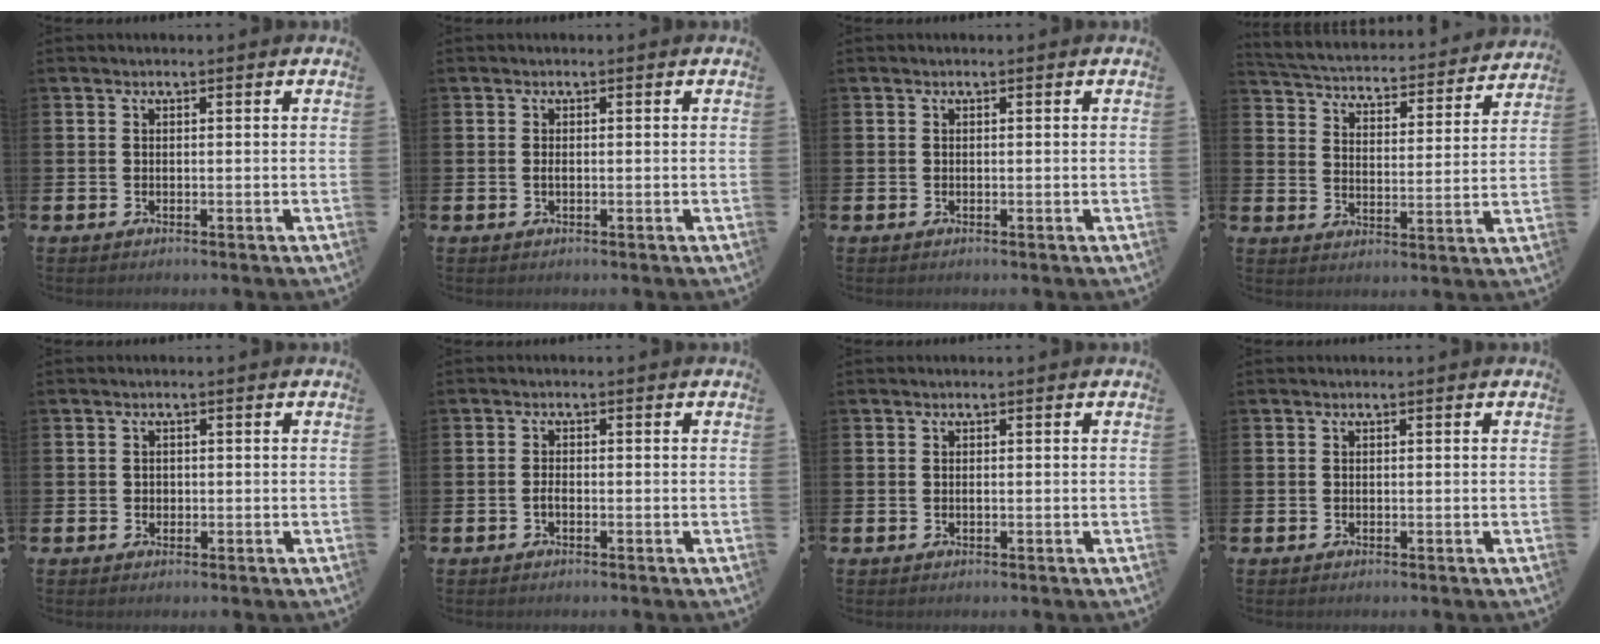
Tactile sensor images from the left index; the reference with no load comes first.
{"total": 0.6, "force": [-0.1, 0.2, 0.5], "torque": [-0.012, 0.000, -0.002]}
{"total": 0.0}
{"total": 4.1, "force": [4.0, 0.8, 0.6], "torque": [-0.037, -0.040, 0.060]}
{"total": 0.9, "force": [0.2, 0.8, 0.3], "torque": [0.008, 0.001, -0.002]}
{"total": 1.1, "force": [-0.5, 0.4, 0.8], "torque": [-0.009, -0.005, -0.012]}
{"total": 0.0}
{"total": 0.0}